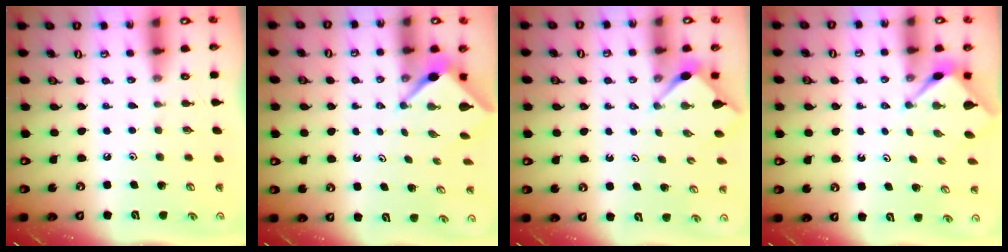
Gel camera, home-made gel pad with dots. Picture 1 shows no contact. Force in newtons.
{"total": 3.2, "press": 3.2, "slide": 0.1}
{"total": 2.8, "press": 2.8, "slide": 0.3}
{"total": 3.0, "press": 3.0, "slide": 0.2}